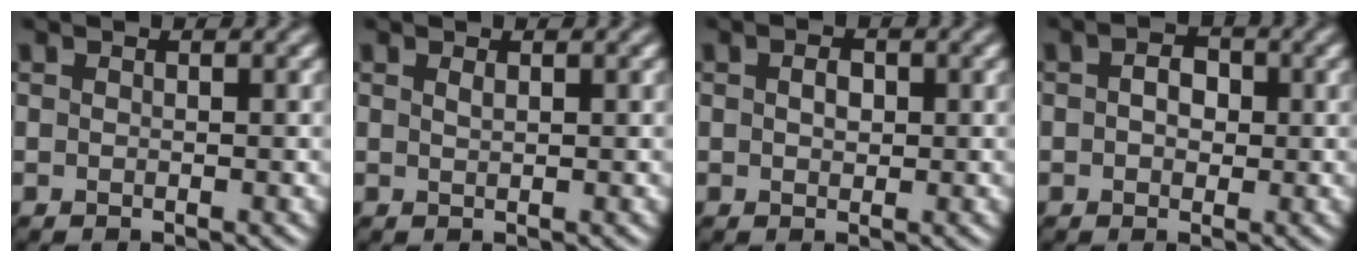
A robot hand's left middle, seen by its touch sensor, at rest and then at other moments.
{"total": 0.6, "force": [0.4, 0.1, 0.4], "torque": [-0.007, 0.000, 0.009]}
{"total": 1.5, "force": [0.2, 1.0, 1.1], "torque": [-0.021, 0.002, 0.002]}
{"total": 2.9, "force": [0.5, 2.1, 2.0], "torque": [-0.026, 0.006, -0.007]}